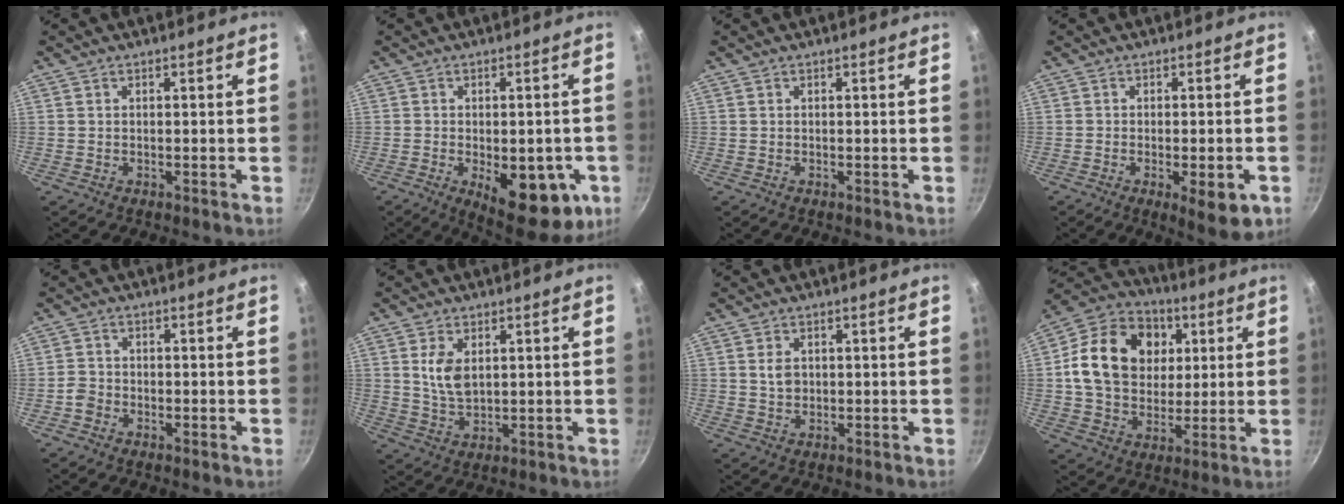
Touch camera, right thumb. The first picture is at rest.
{"total": 16.1, "force": [-4.8, 7.4, 13.4], "torque": [-0.128, -0.006, -0.050]}
{"total": 0.0}
{"total": 7.7, "force": [-2.8, 2.5, 6.7], "torque": [-0.080, 0.002, -0.033]}
{"total": 2.3, "force": [-1.5, 1.7, 0.7], "torque": [-0.013, 0.015, -0.030]}
{"total": 4.4, "force": [1.1, 2.5, 3.5], "torque": [-0.067, -0.007, 0.023]}
{"total": 2.9, "force": [0.6, 2.2, 1.8], "torque": [-0.025, -0.003, 0.012]}
{"total": 19.9, "force": [3.9, 15.6, 11.8], "torque": [-0.182, 0.011, 0.061]}